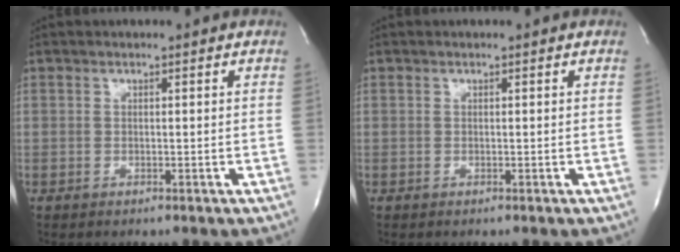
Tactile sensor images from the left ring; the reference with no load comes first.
{"total": 0.0}